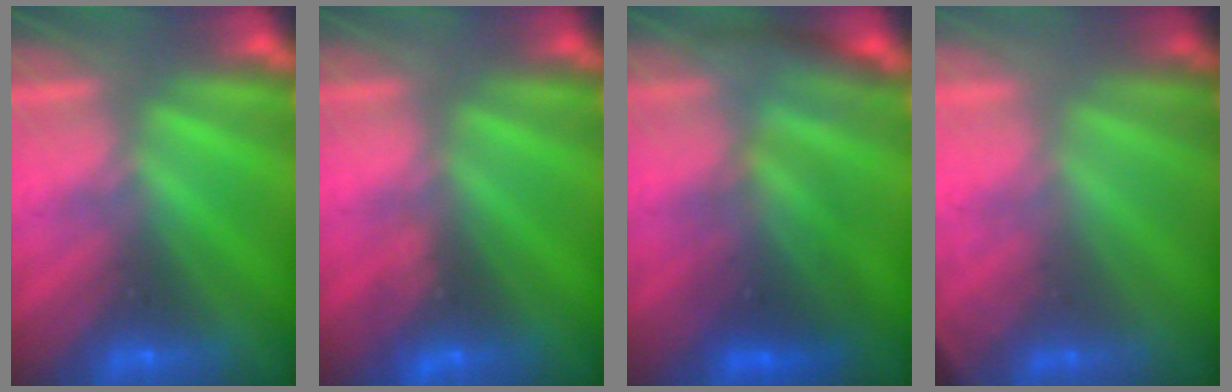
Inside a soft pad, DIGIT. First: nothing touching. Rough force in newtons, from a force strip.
{"total": 3.5}
{"total": 2.4}
{"total": 2.0}